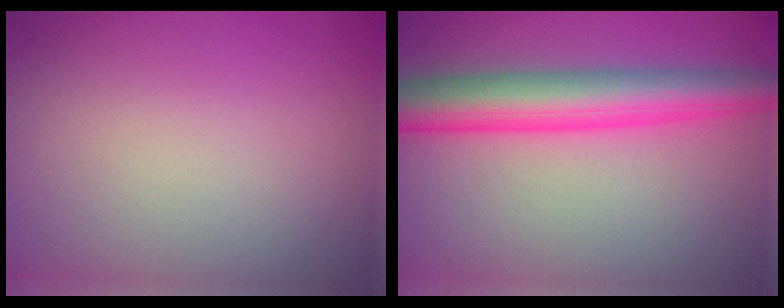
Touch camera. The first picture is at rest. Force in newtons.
{"total": 6.8, "press": 6.8, "slide": 0.0}